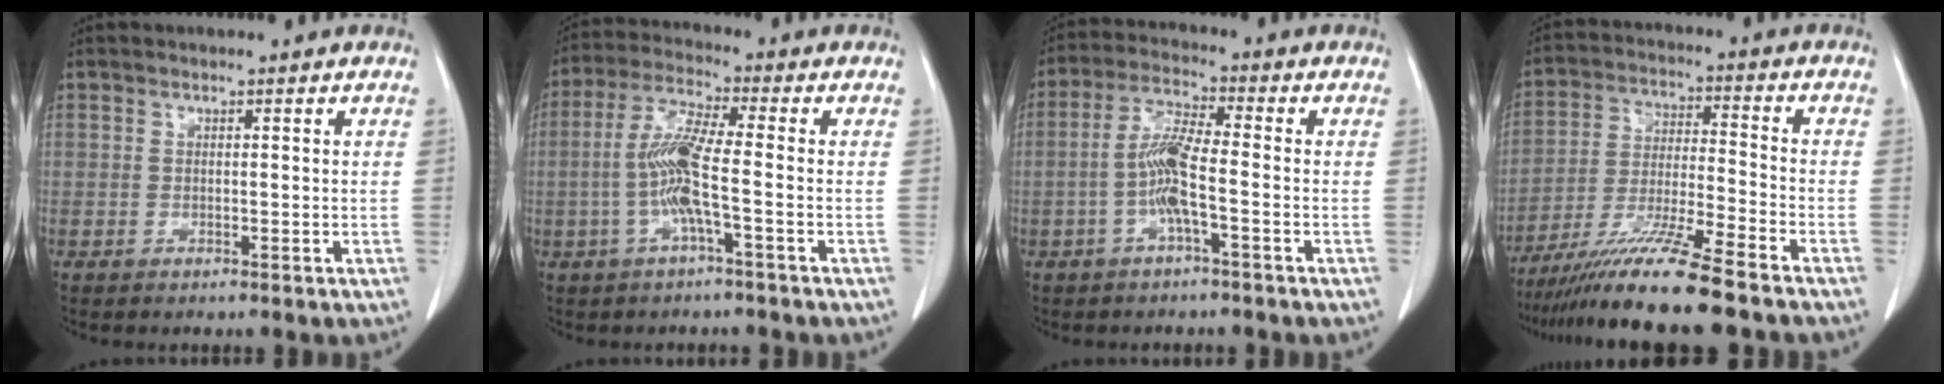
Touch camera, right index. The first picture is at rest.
{"total": 7.8, "force": [-1.5, 0.1, 7.6], "torque": [-0.166, 0.006, -0.036]}
{"total": 6.6, "force": [-1.7, 0.4, 6.4], "torque": [-0.136, 0.007, -0.039]}
{"total": 13.8, "force": [-10.9, -1.3, 8.3], "torque": [-0.148, -0.028, -0.189]}